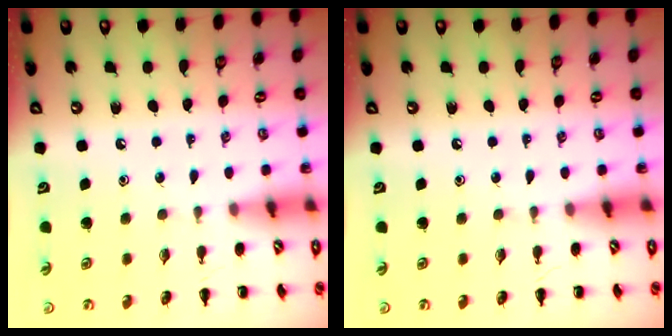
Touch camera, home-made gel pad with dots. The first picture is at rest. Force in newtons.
{"total": 0.0}